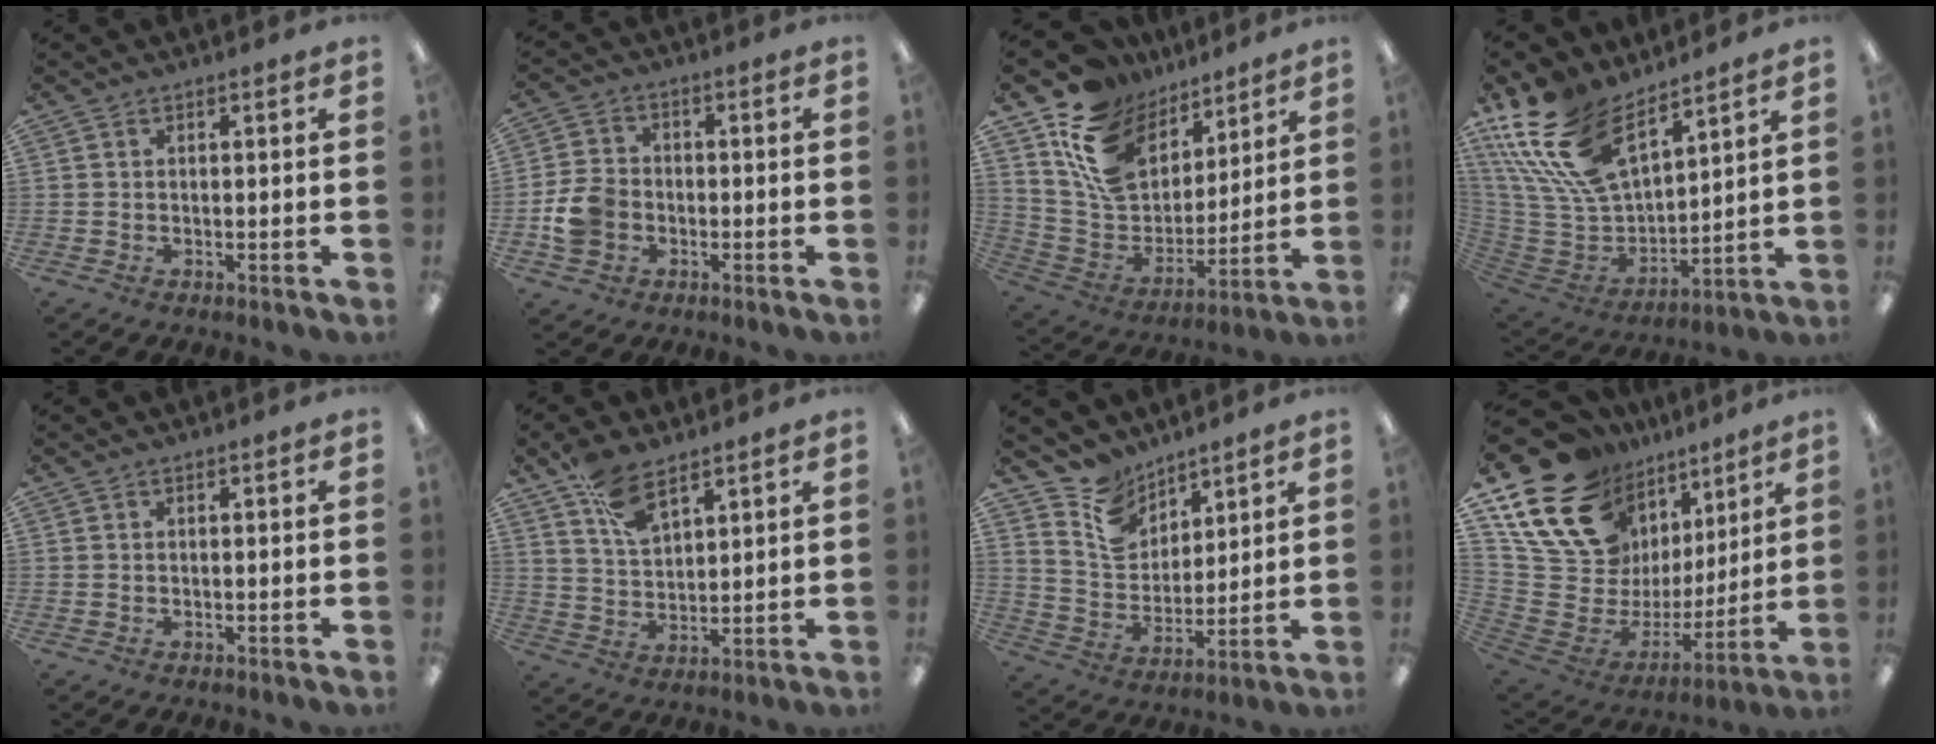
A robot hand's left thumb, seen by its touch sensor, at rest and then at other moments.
{"total": 7.4, "force": [-2.0, 6.0, 3.9], "torque": [-0.076, 0.013, -0.035]}
{"total": 17.0, "force": [9.4, 11.6, 8.1], "torque": [-0.161, -0.044, 0.183]}
{"total": 22.0, "force": [14.3, 10.8, 12.8], "torque": [-0.292, -0.072, 0.263]}
{"total": 0.0}
{"total": 9.4, "force": [6.4, 4.5, 5.2], "torque": [-0.094, -0.027, 0.118]}
{"total": 10.4, "force": [8.3, 6.0, 1.8], "torque": [-0.063, -0.055, 0.166]}
{"total": 21.3, "force": [15.1, 12.2, 8.8], "torque": [-0.189, -0.102, 0.292]}